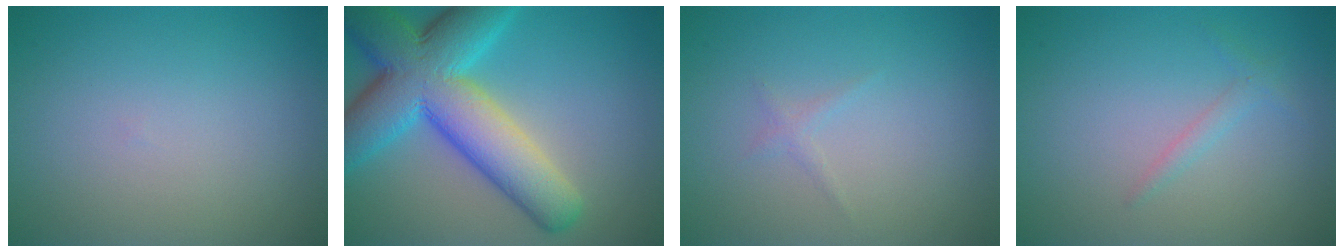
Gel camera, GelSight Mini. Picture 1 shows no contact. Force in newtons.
{"total": 11.8, "press": 11.8, "slide": 0.5}
{"total": 0.7, "press": 0.7, "slide": 0.1}
{"total": 1.1, "press": 1.1, "slide": 0.0}